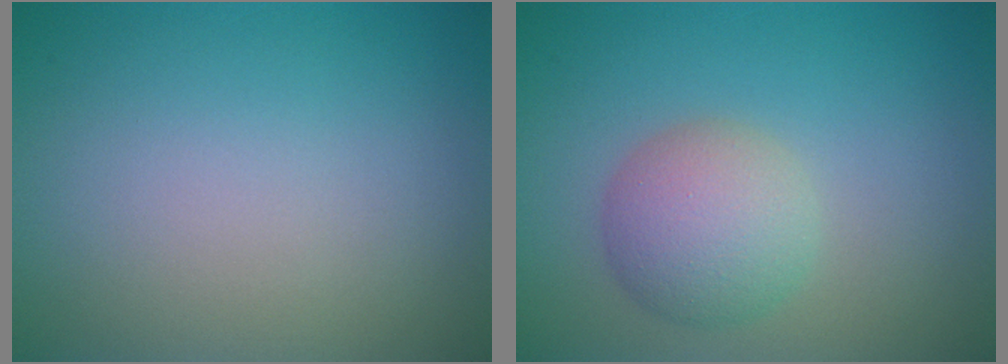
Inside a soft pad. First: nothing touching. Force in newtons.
{"total": 4.1, "press": 4.1, "slide": 0.1}